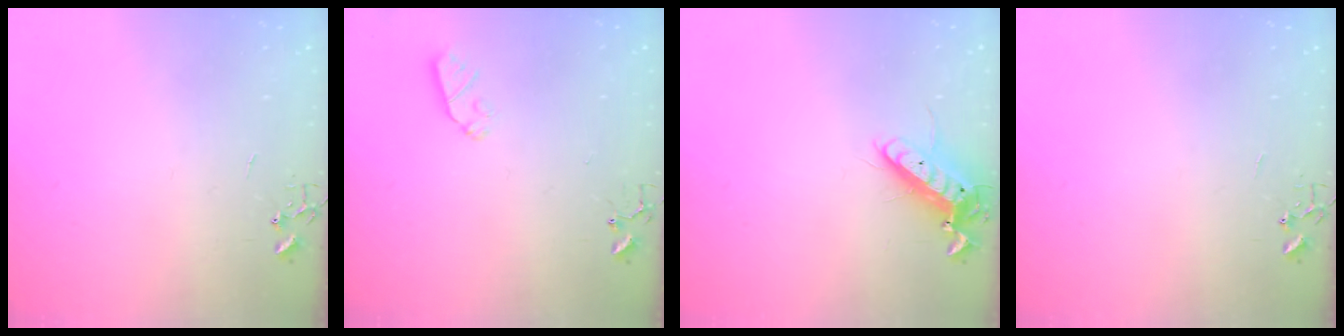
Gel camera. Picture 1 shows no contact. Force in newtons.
{"total": 5.4, "press": 5.4, "slide": 0.4}
{"total": 12.2, "press": 12.0, "slide": 2.3}
{"total": 0.0}